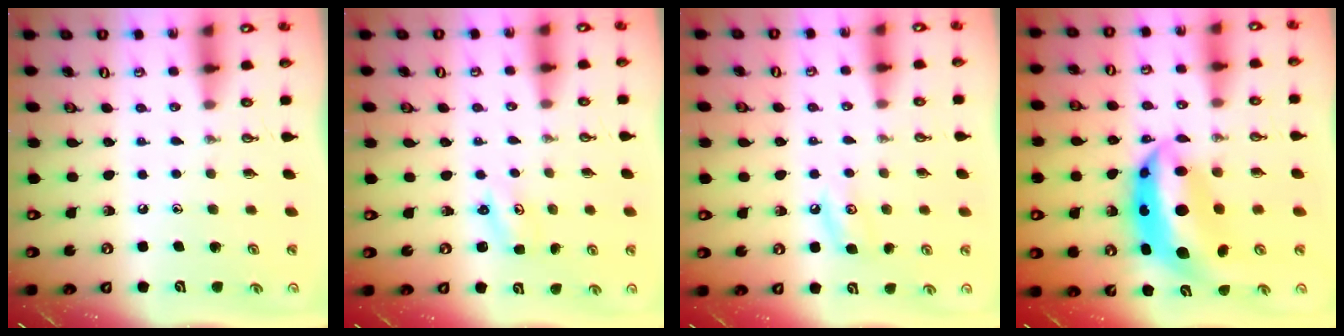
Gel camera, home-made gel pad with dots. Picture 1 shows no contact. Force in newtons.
{"total": 1.7, "press": 1.7, "slide": 0.3}
{"total": 6.3, "press": 6.3, "slide": 0.8}
{"total": 12.0, "press": 11.9, "slide": 1.3}